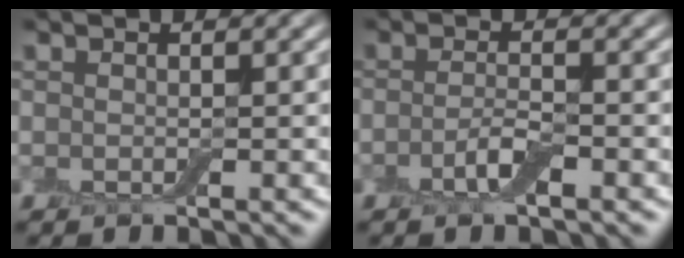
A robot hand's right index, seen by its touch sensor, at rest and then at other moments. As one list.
[{"total": 2.2, "force": [-1.0, 0.5, 1.8], "torque": [-0.037, 0.003, -0.025]}]